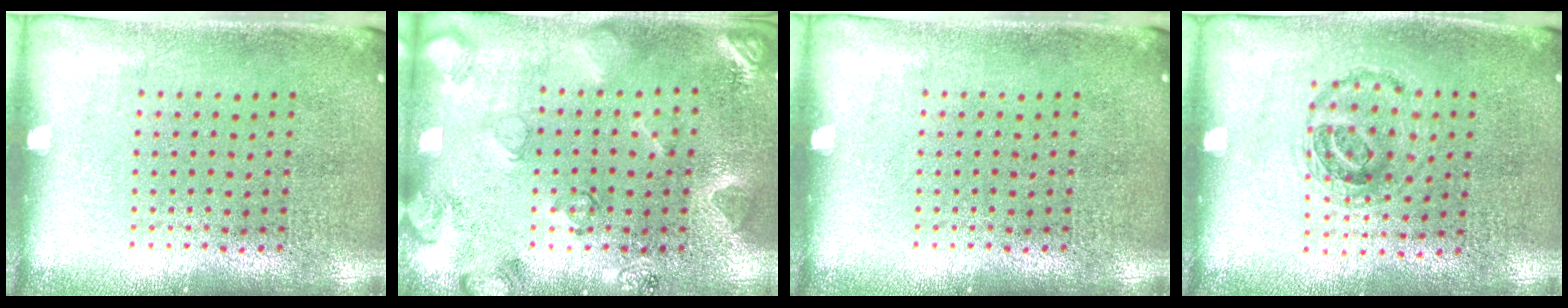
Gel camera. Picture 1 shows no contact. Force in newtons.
{"total": 2.1, "press": 2.0, "slide": 0.7}
{"total": 0.0}
{"total": 1.0, "press": 0.9, "slide": 0.3}